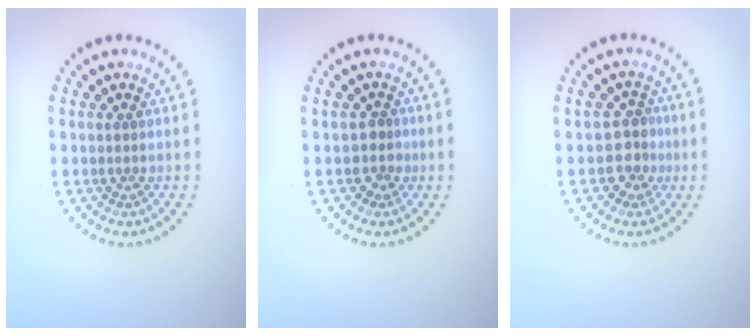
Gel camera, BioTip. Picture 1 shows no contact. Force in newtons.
{"total": 1.6, "press": 1.1, "slide": 1.1}
{"total": 2.4, "press": 2.0, "slide": 1.4}